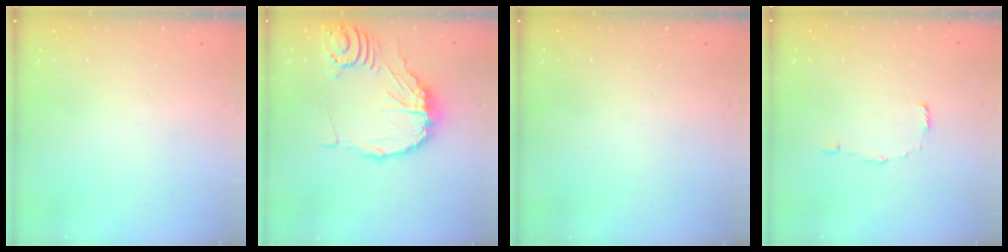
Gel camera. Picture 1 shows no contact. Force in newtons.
{"total": 16.1, "press": 16.0, "slide": 1.9}
{"total": 0.0}
{"total": 3.8, "press": 3.7, "slide": 0.4}